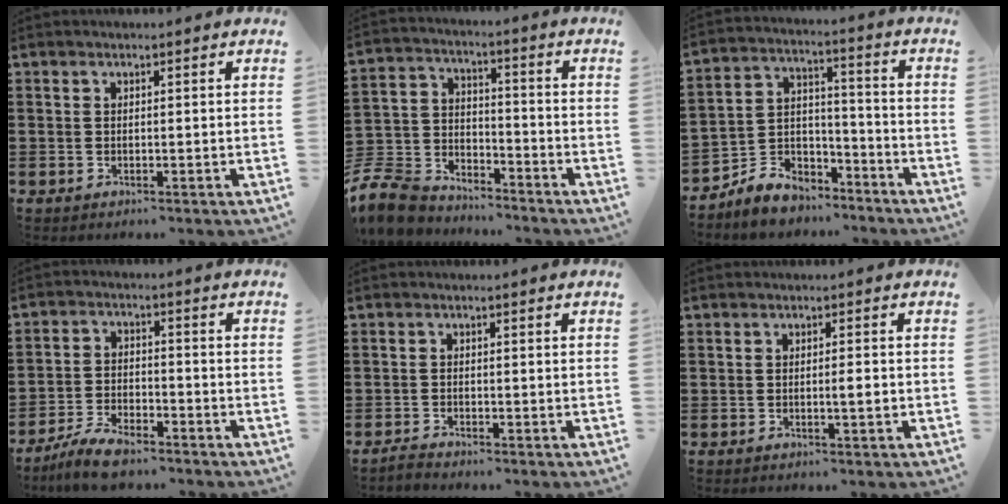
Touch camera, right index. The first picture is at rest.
{"total": 9.0, "force": [-8.4, 2.7, 1.8], "torque": [-0.061, 0.014, -0.173]}
{"total": 6.2, "force": [-5.6, 2.8, 0.3], "torque": [-0.027, 0.009, -0.115]}
{"total": 5.5, "force": [-4.7, 1.3, 2.5], "torque": [-0.060, 0.003, -0.094]}
{"total": 1.1, "force": [-1.1, 0.0, 0.0], "torque": [-0.003, 0.000, -0.022]}
{"total": 1.9, "force": [-0.3, 0.2, 1.9], "torque": [-0.031, -0.003, -0.006]}